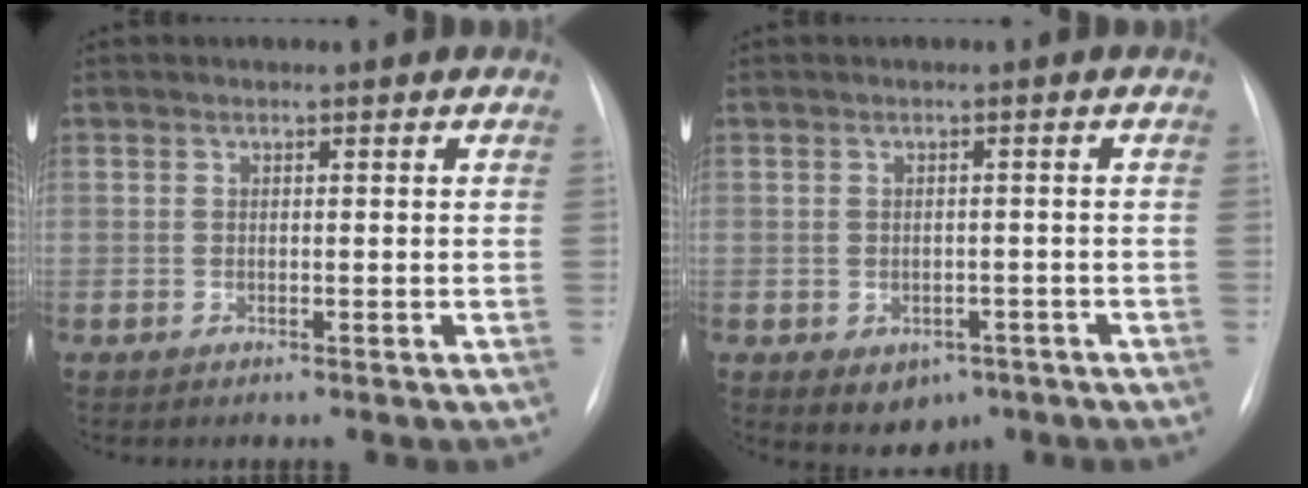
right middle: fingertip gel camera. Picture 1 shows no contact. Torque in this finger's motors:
{"motor_torque": [0.64, -0.62, 0.28, 0.05]}